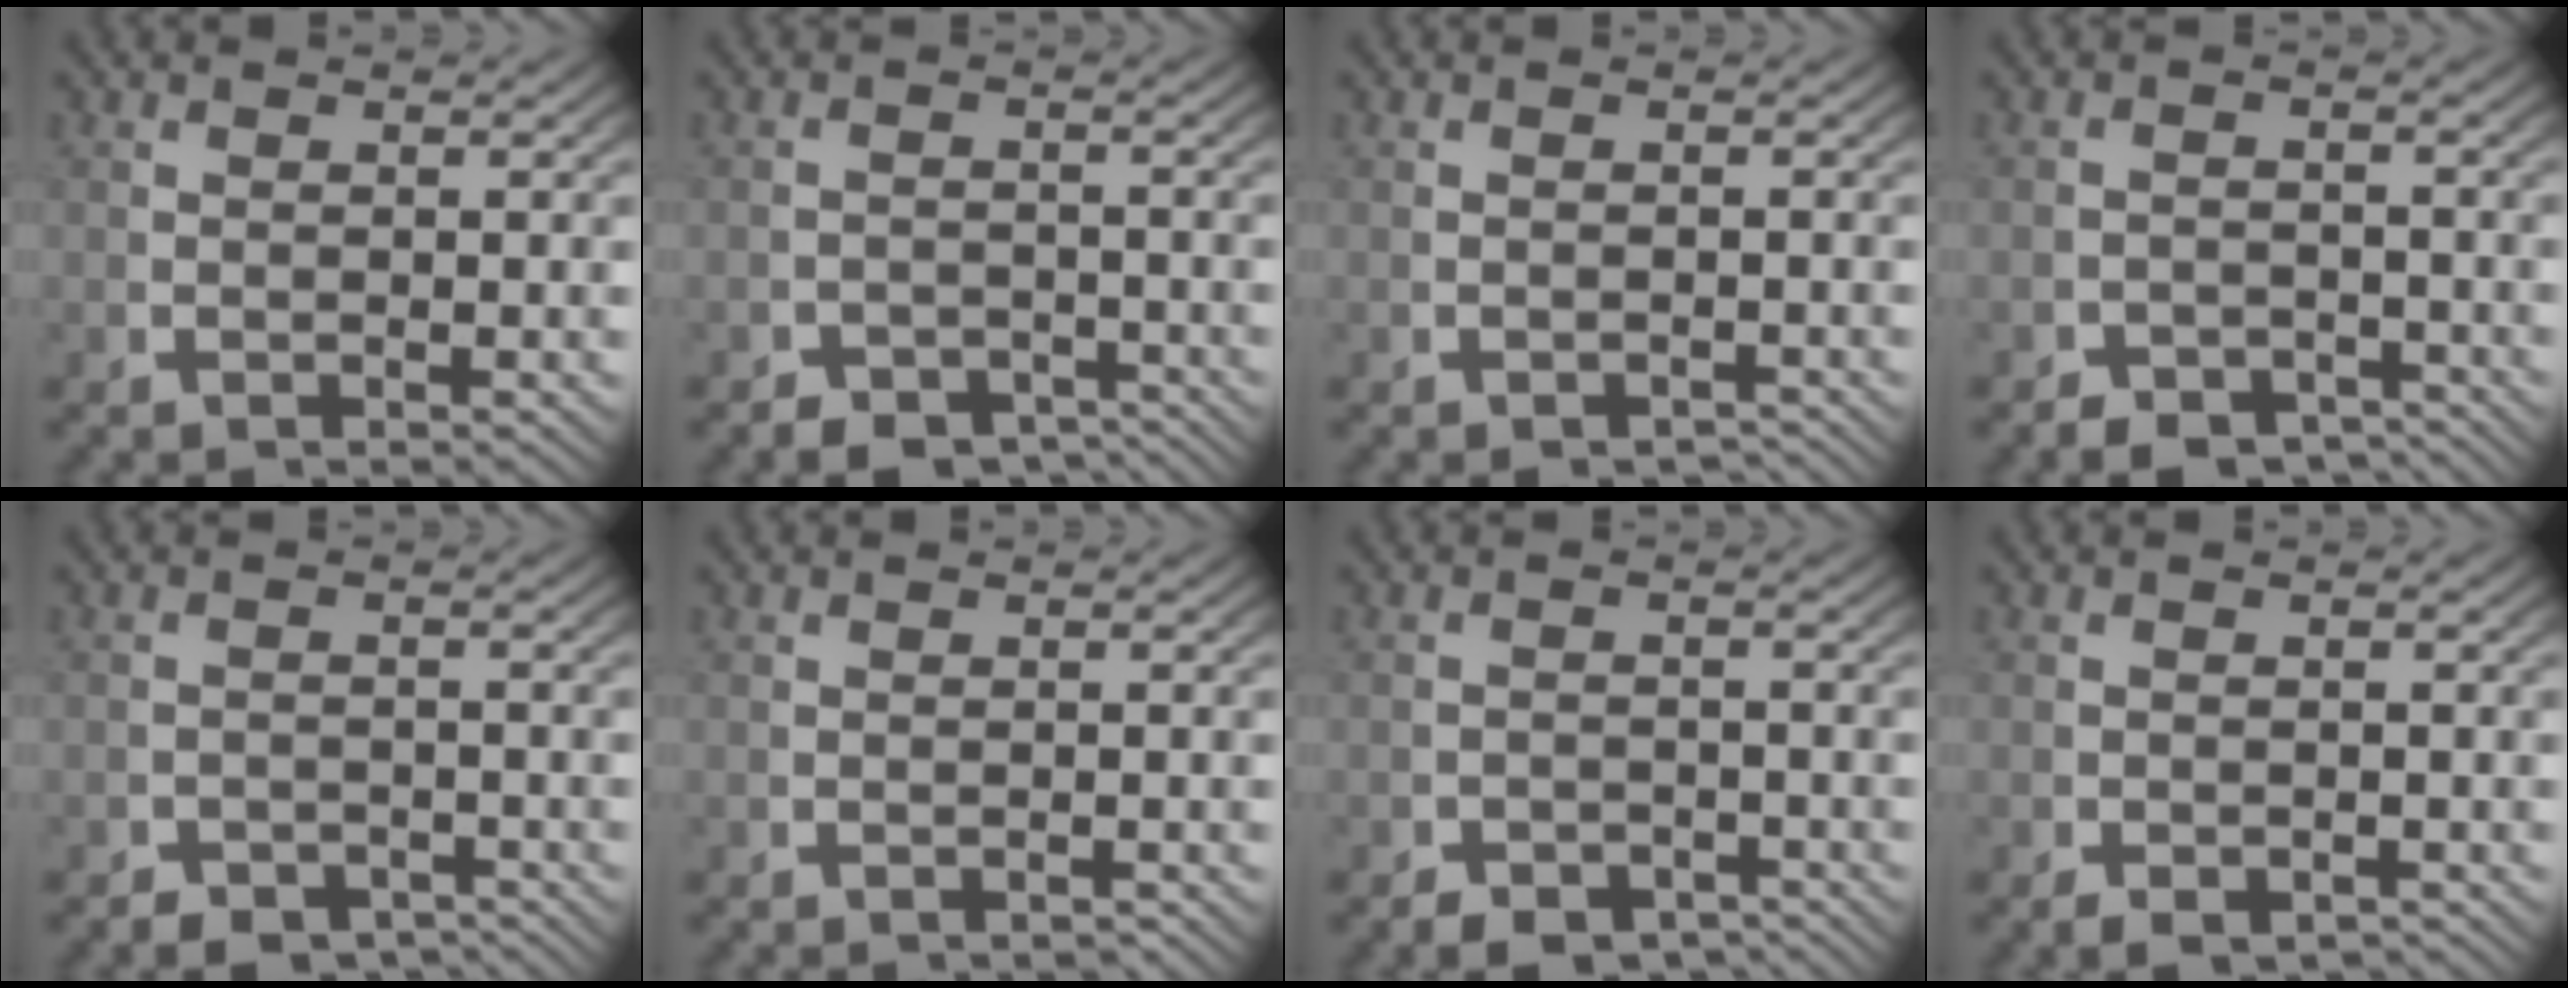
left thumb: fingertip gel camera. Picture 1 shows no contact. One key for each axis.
{"total": 4.4, "fx": -3.8, "fy": 2.0, "fz": 1.2, "tx": -0.007, "ty": -0.025, "tz": -0.058}
{"total": 1.7, "fx": -1.6, "fy": 0.3, "fz": 0.2, "tx": -0.002, "ty": -0.004, "tz": -0.024}
{"total": 4.2, "fx": -3.7, "fy": 1.8, "fz": 1.1, "tx": -0.005, "ty": -0.023, "tz": -0.058}
{"total": 3.3, "fx": -3.0, "fy": 1.3, "fz": 0.7, "tx": -0.001, "ty": -0.019, "tz": -0.047}
{"total": 0.8, "fx": -0.8, "fy": 0.2, "fz": 0.2, "tx": -0.002, "ty": -0.002, "tz": -0.011}
{"total": 3.5, "fx": -3.1, "fy": 1.4, "fz": 1.0, "tx": -0.002, "ty": -0.019, "tz": -0.049}
{"total": 2.1, "fx": -1.7, "fy": 0.9, "fz": 0.7, "tx": -0.009, "ty": -0.011, "tz": -0.025}